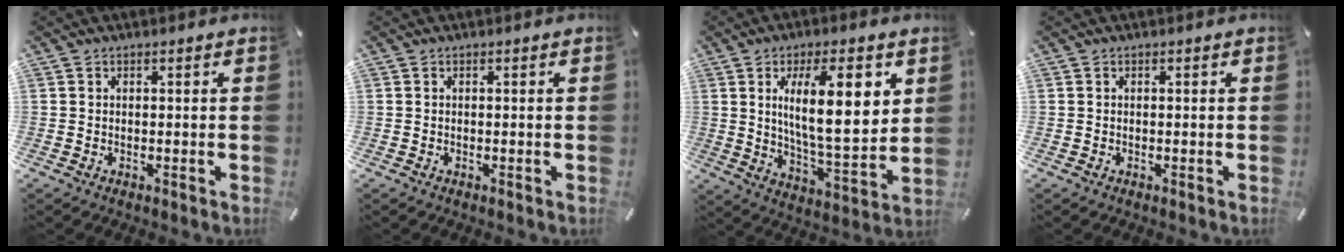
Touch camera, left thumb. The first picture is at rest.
{"total": 0.0}
{"total": 17.5, "force": [5.9, 6.3, 15.2], "torque": [-0.249, -0.013, 0.087]}
{"total": 0.0}